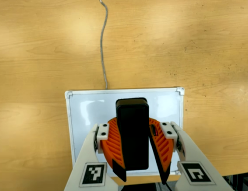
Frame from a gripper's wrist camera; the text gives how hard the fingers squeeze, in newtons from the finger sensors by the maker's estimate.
{"total": 13.0, "left": 12.5, "right": 13.4}